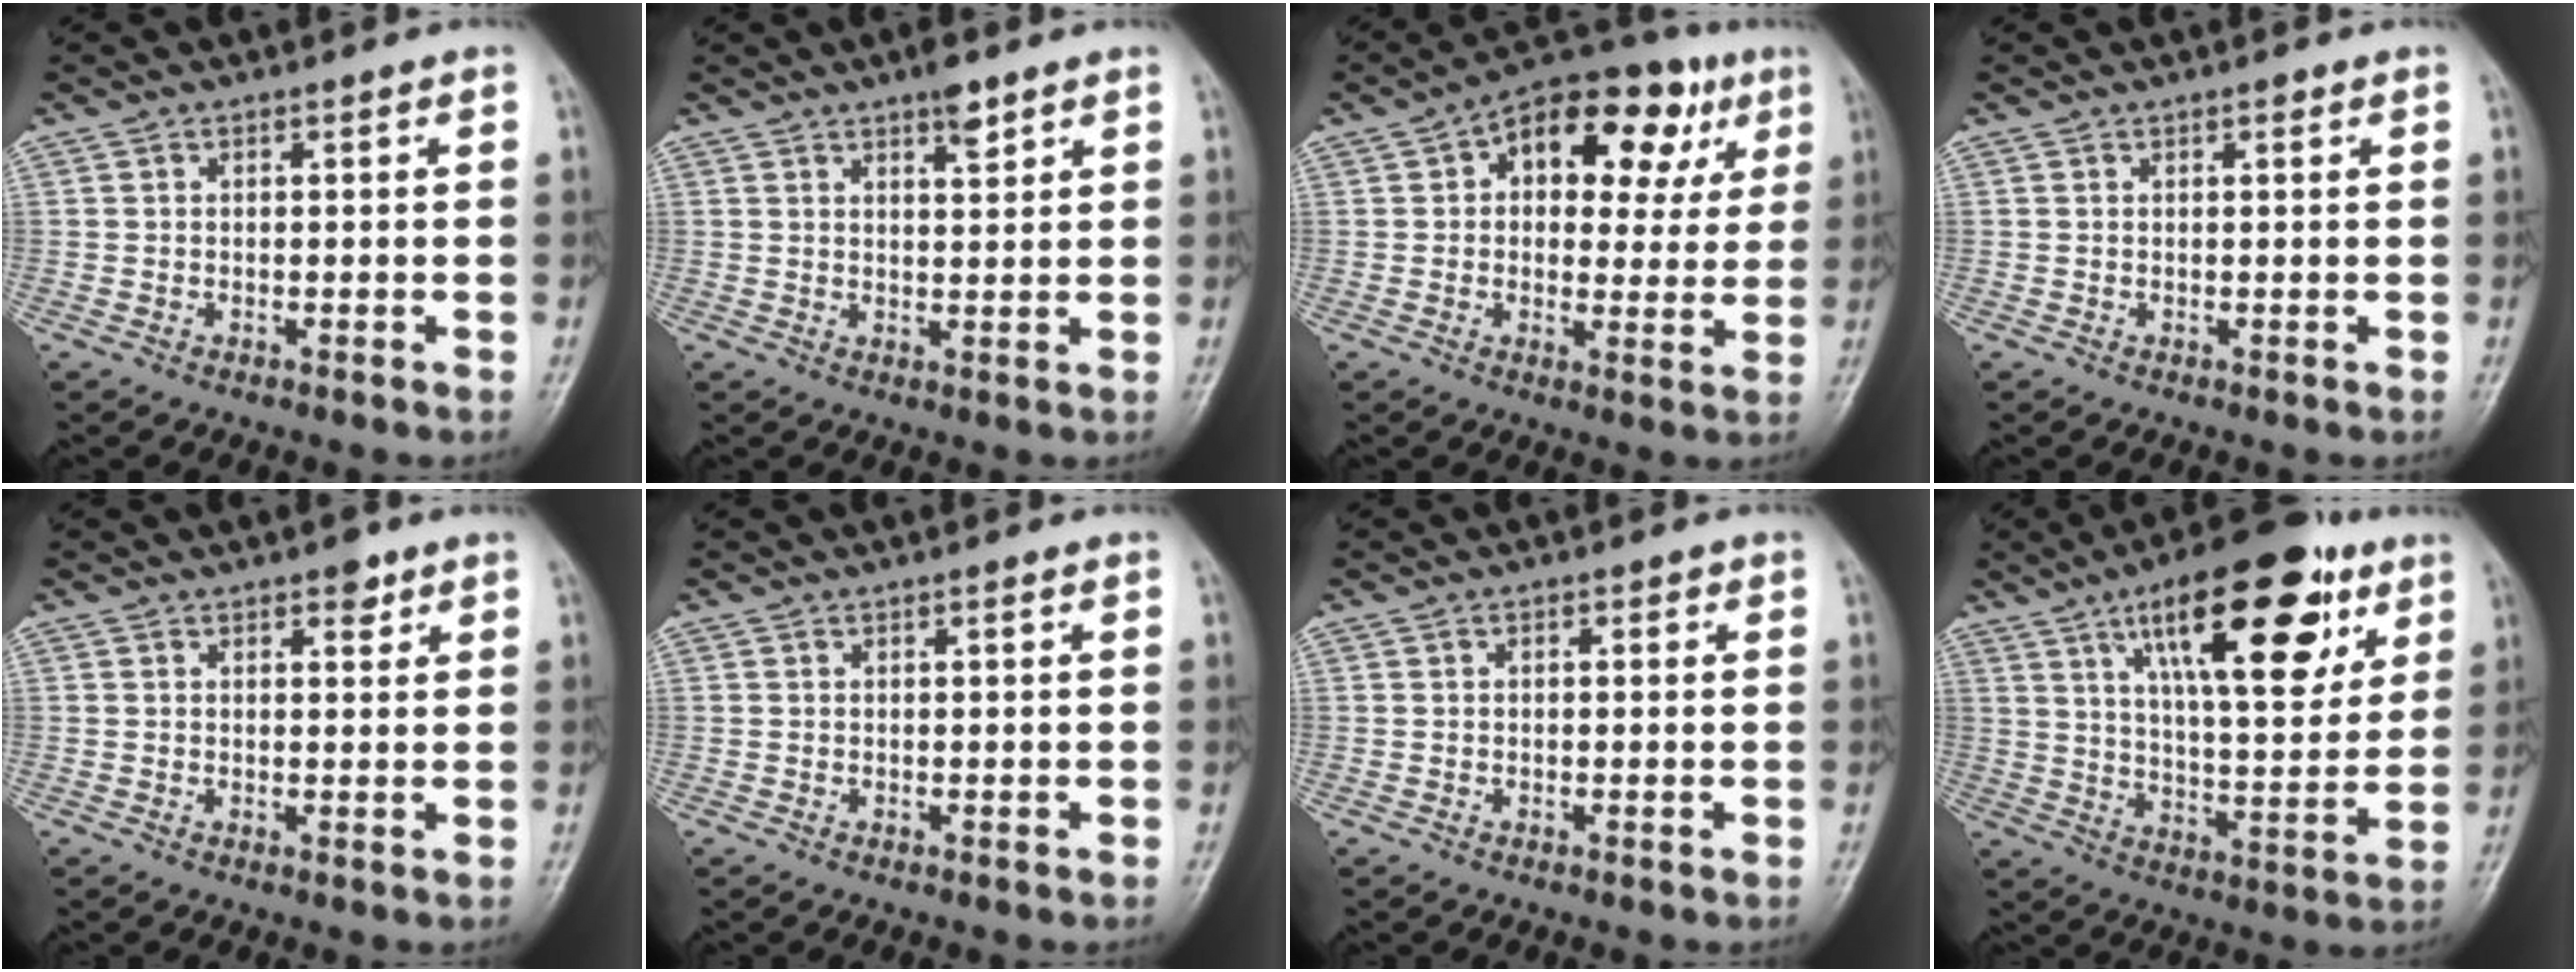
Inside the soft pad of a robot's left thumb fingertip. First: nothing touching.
{"total": 4.0, "force": [2.7, 1.1, 2.7], "torque": [-0.034, -0.014, 0.041]}
{"total": 16.8, "force": [6.1, 10.1, 12.0], "torque": [-0.105, 0.017, 0.077]}
{"total": 0.6, "force": [0.3, 0.3, 0.4], "torque": [-0.001, 0.002, 0.002]}
{"total": 2.5, "force": [1.6, 1.3, 1.5], "torque": [-0.003, -0.005, 0.019]}
{"total": 0.0}
{"total": 0.9, "force": [0.2, 0.6, 0.6], "torque": [0.001, 0.004, 0.000]}
{"total": 22.6, "force": [11.1, 8.5, 17.8], "torque": [-0.229, -0.030, 0.175]}